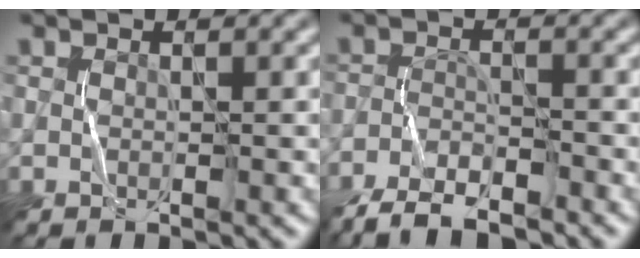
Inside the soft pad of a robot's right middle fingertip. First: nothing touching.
{"total": 5.1, "force": [-4.6, 1.1, 2.0], "torque": [-0.027, -0.009, -0.087]}